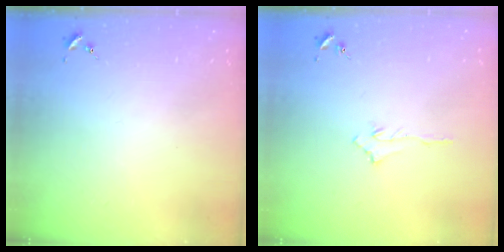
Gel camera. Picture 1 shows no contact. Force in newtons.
{"total": 2.9, "press": 2.9, "slide": 0.4}